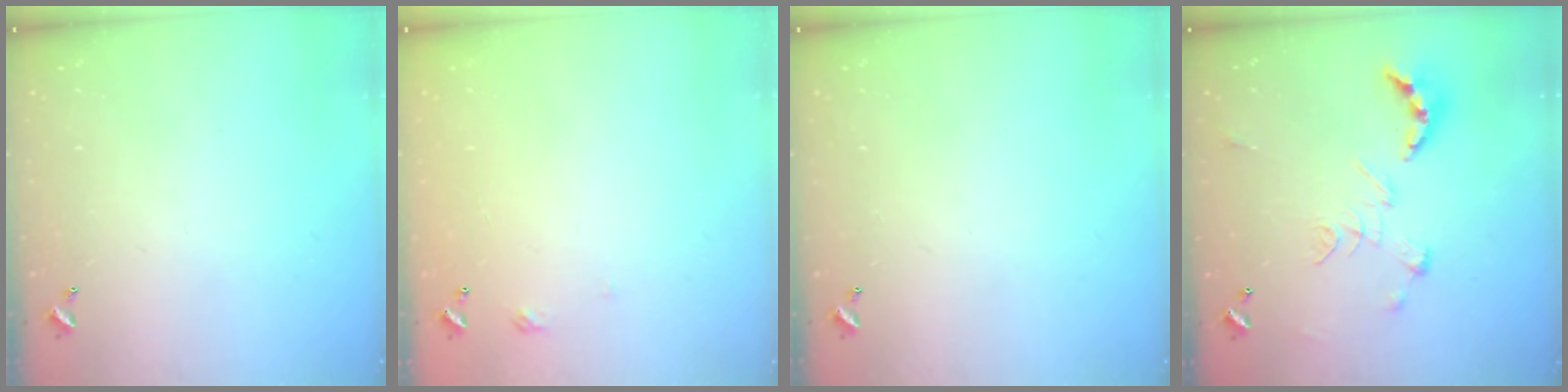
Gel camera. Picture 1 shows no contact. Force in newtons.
{"total": 2.7, "press": 2.6, "slide": 0.4}
{"total": 0.0}
{"total": 2.5, "press": 2.0, "slide": 1.5}